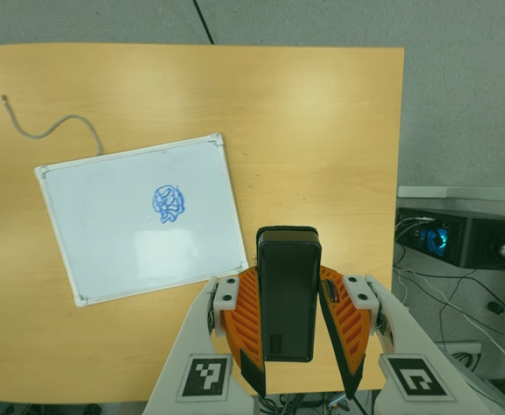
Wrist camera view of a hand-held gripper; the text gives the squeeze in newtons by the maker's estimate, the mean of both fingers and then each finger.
{"total": 5.9, "left": 4.5, "right": 7.4}